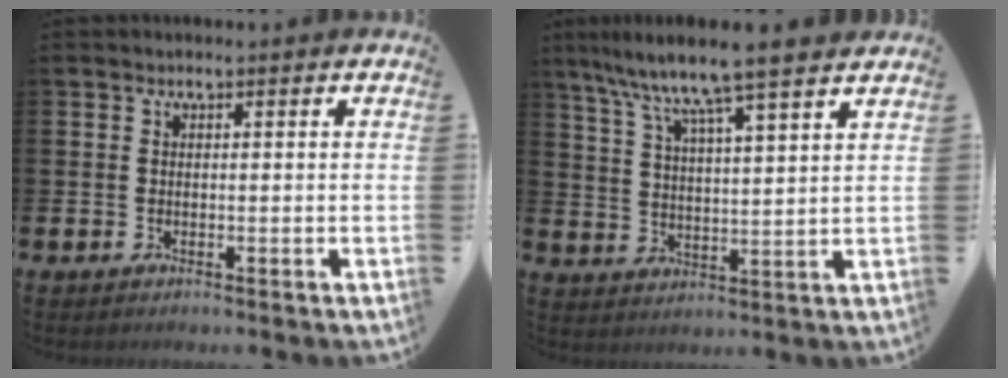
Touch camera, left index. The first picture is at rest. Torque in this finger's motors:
{"motor_torque": [0.51, -0.50, 1.05, 0.21]}